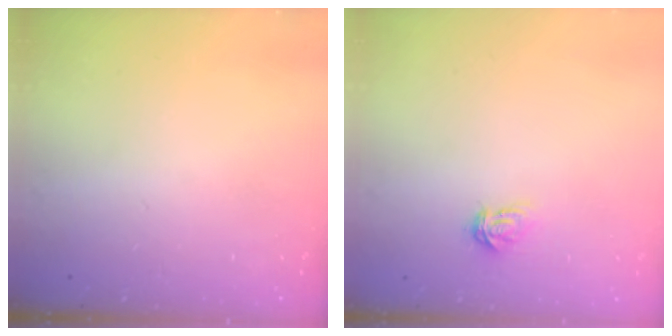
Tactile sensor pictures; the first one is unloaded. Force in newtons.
{"total": 3.6, "press": 3.6, "slide": 0.4}